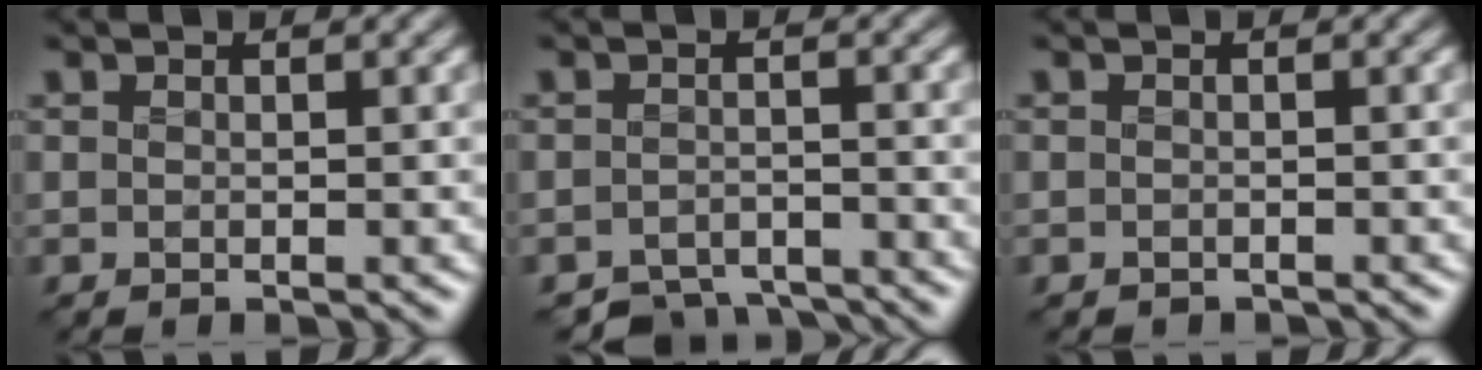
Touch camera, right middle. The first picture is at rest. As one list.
[{"total": 4.3, "force": [-4.3, 0.8, 0.2], "torque": [-0.004, -0.011, -0.064]}, {"total": 0.6, "force": [-0.5, 0.1, -0.2], "torque": [0.003, -0.001, -0.005]}]